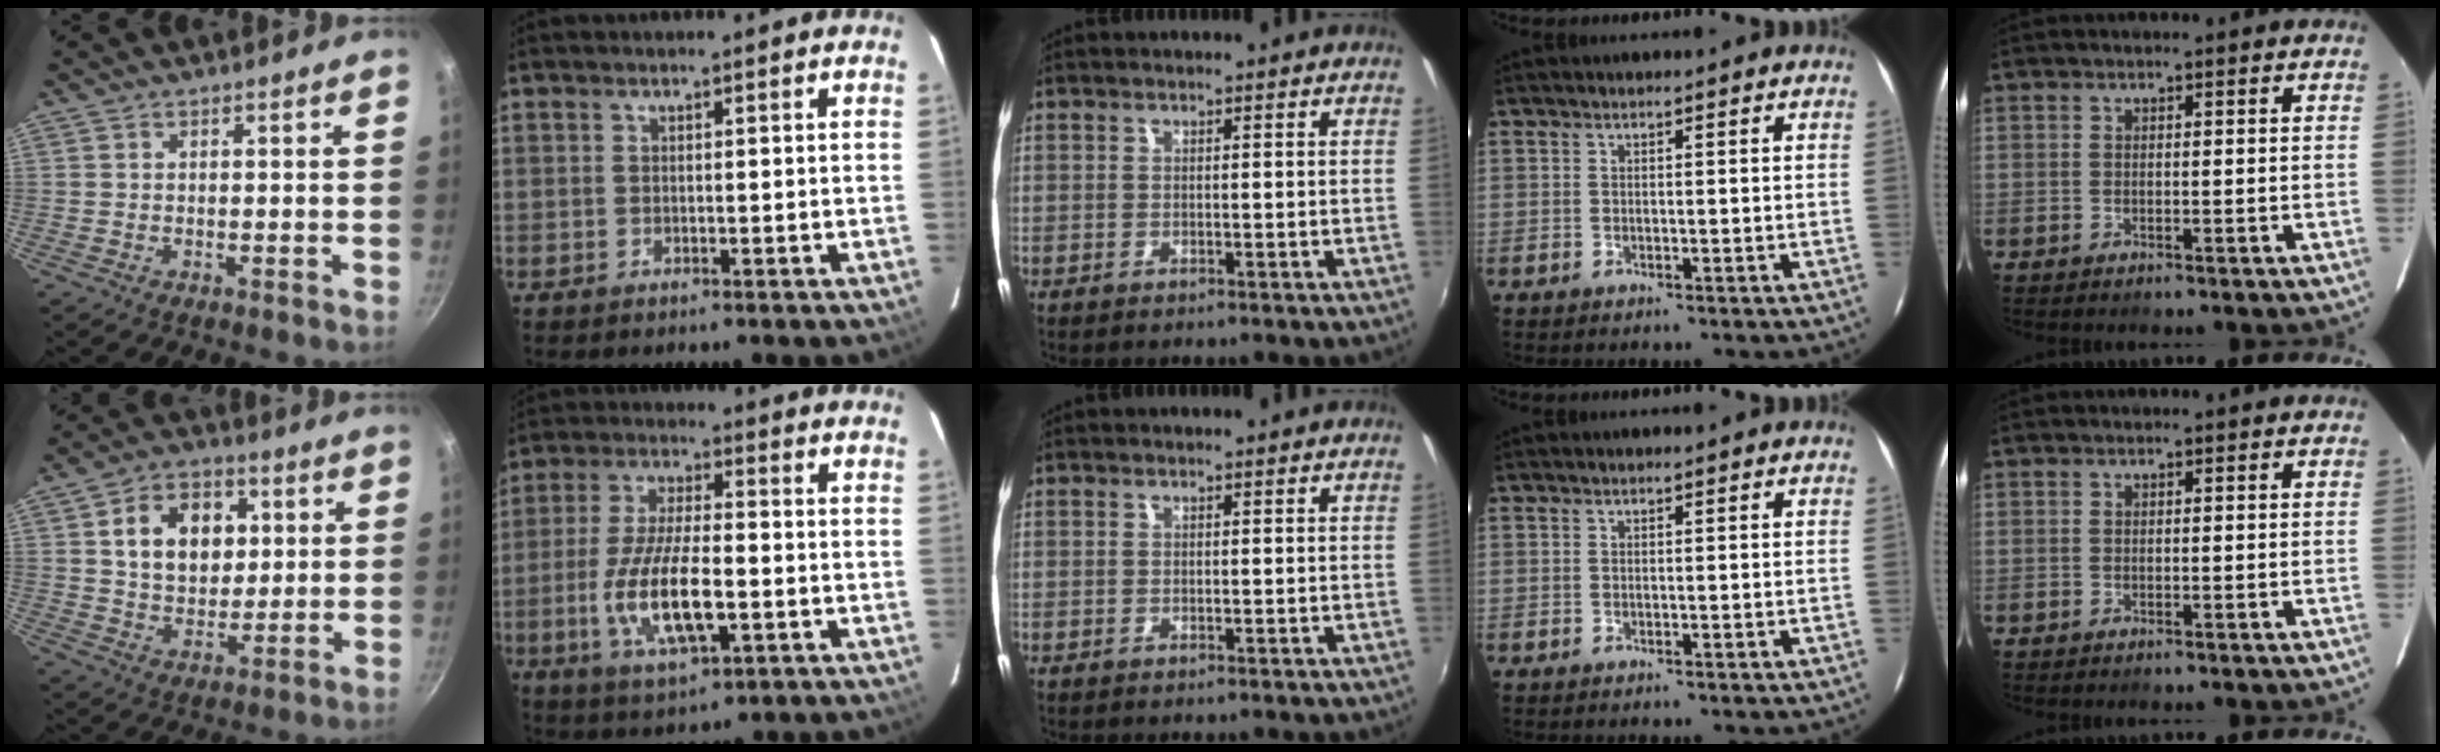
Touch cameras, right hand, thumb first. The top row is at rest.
{"thumb": {"total": 13.1, "force": [2.9, 9.8, 8.3], "torque": [-0.098, 0.000, 0.045]}, "index": {"total": 14.0, "force": [-3.8, 4.7, 12.6], "torque": [-0.259, -0.014, -0.065]}}